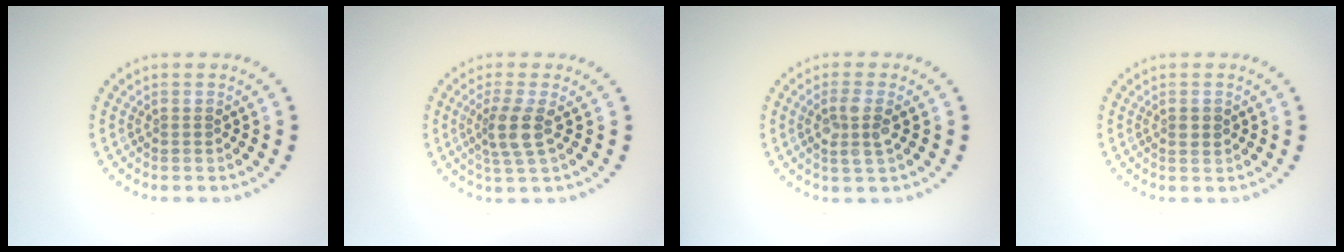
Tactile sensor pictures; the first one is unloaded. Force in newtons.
{"total": 2.7, "press": 2.2, "slide": 1.6}
{"total": 2.5, "press": 2.2, "slide": 1.1}
{"total": 1.1, "press": 1.1, "slide": 0.2}